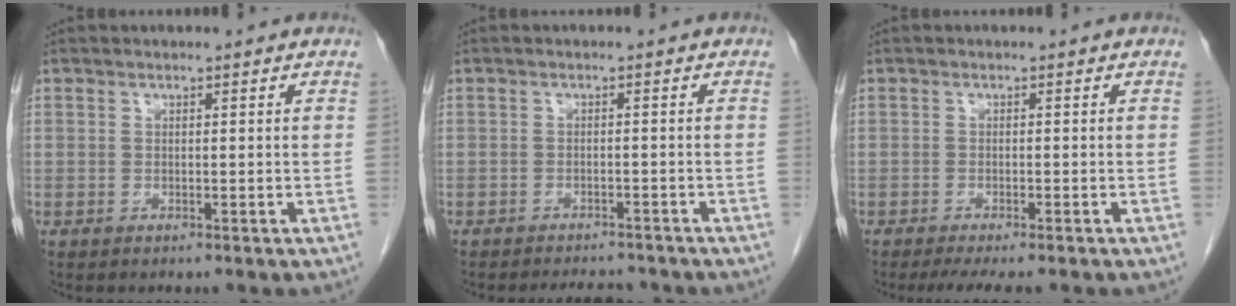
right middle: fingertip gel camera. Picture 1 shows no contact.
{"total": 5.4, "force": [-5.1, 1.6, 1.3], "torque": [-0.017, -0.002, -0.065]}
{"total": 5.1, "force": [-4.1, 0.8, 3.0], "torque": [-0.037, -0.010, -0.061]}